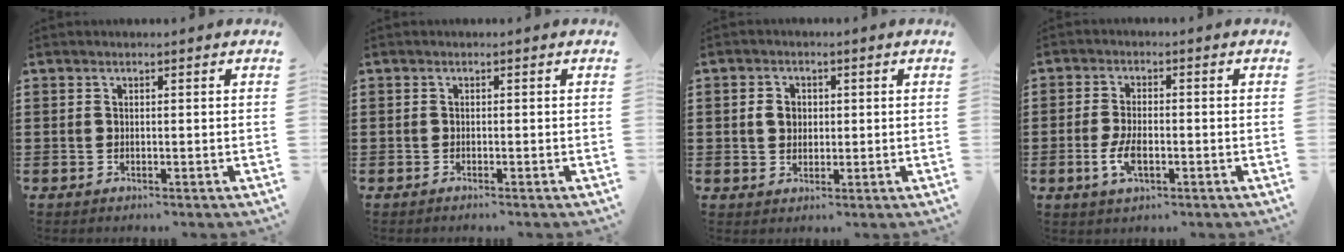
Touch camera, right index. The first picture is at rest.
{"total": 0.6, "force": [-0.6, -0.2, 0.0], "torque": [0.000, -0.002, -0.011]}
{"total": 2.5, "force": [0.1, 2.1, 1.4], "torque": [-0.033, 0.010, 0.000]}
{"total": 4.6, "force": [-1.5, 2.1, 3.8], "torque": [-0.085, -0.002, -0.030]}